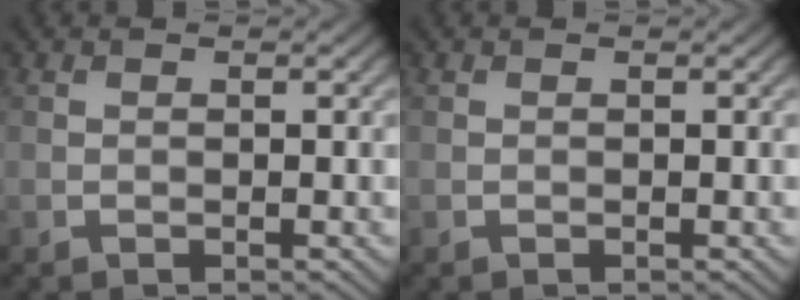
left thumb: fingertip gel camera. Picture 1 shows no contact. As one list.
[{"total": 0.0}]